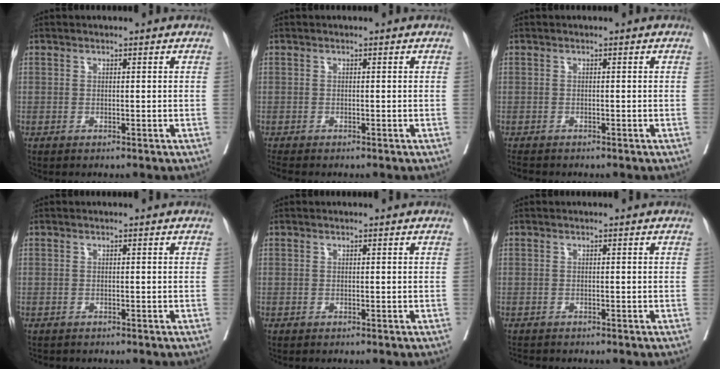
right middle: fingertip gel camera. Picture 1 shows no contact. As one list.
[{"total": 2.2, "force": [-2.0, 0.0, 0.9], "torque": [-0.015, -0.004, -0.032]}, {"total": 2.6, "force": [-2.3, 0.5, 0.9], "torque": [-0.020, -0.007, -0.033]}, {"total": 0.9, "force": [-0.8, 0.3, 0.2], "torque": [-0.009, -0.001, -0.010]}, {"total": 0.0}, {"total": 2.1, "force": [-2.0, 0.3, 0.6], "torque": [-0.013, -0.005, -0.028]}]